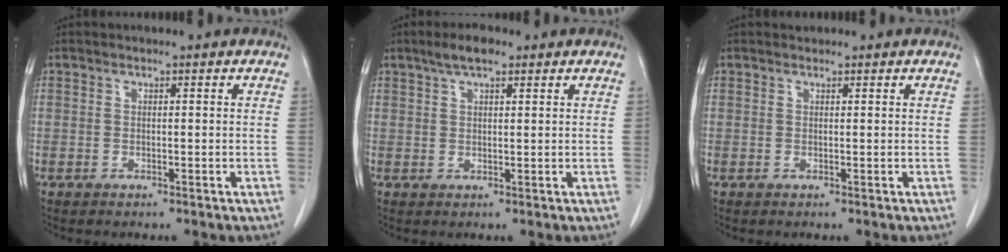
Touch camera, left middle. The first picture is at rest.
{"total": 4.1, "force": [2.8, 1.1, 2.8], "torque": [-0.056, 0.011, 0.050]}
{"total": 0.6, "force": [0.6, 0.2, 0.0], "torque": [-0.011, 0.003, 0.011]}